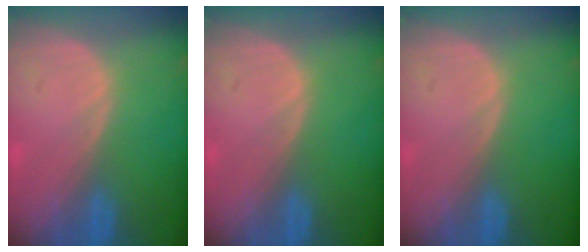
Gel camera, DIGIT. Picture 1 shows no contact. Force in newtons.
{"total": 0.0}
{"total": 0.0}